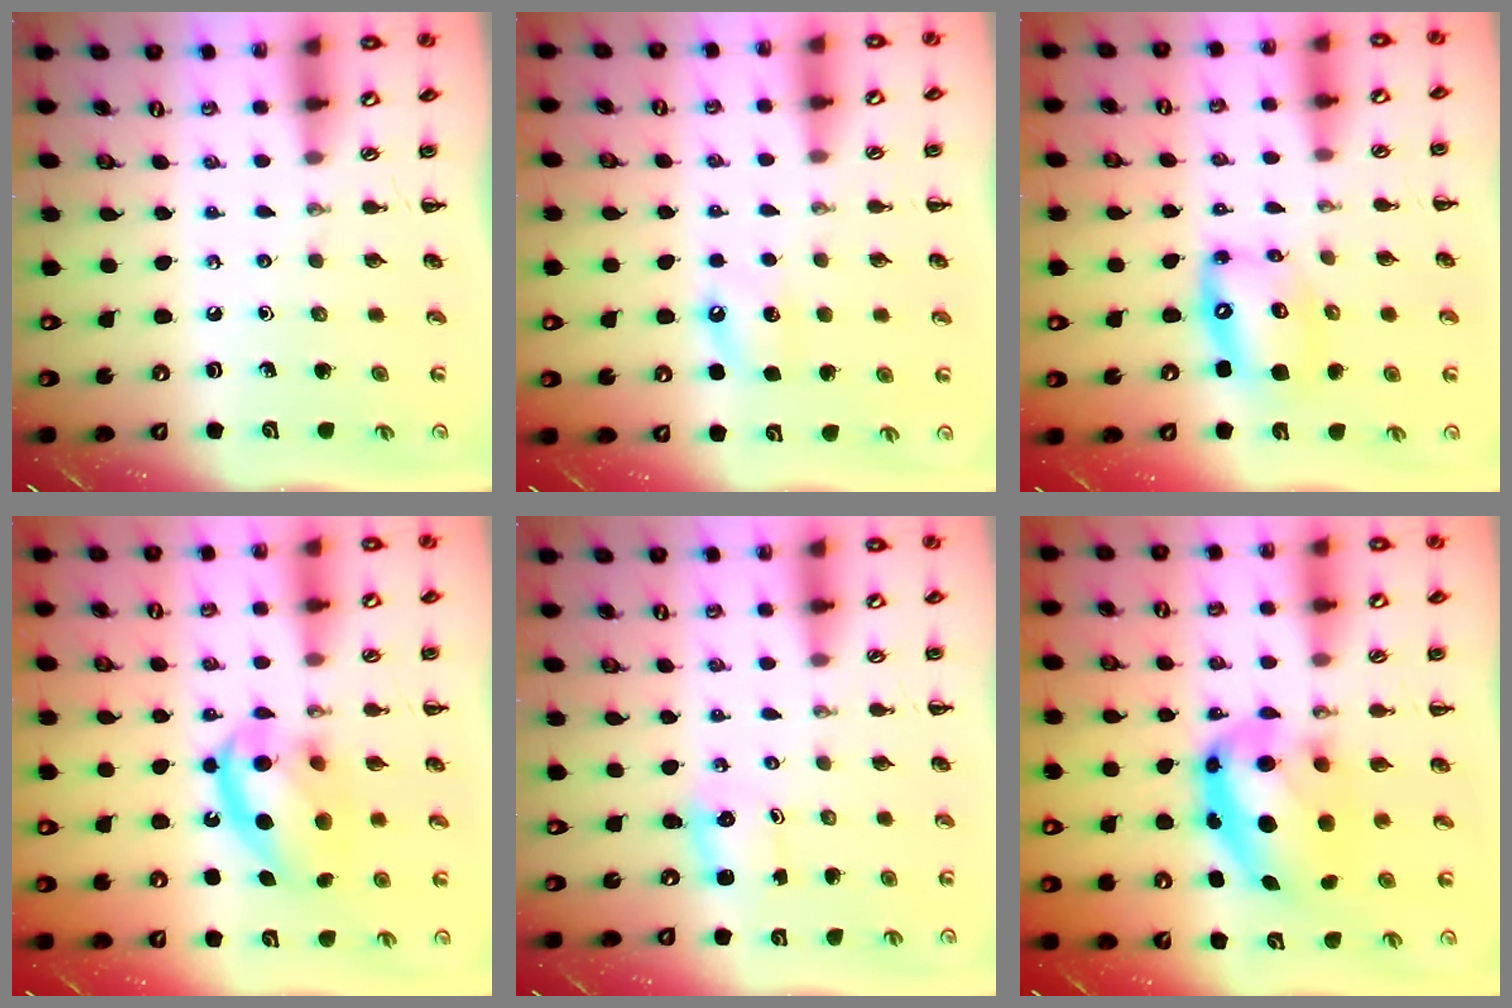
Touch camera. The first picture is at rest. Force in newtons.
{"total": 5.6, "press": 5.3, "slide": 1.8}
{"total": 13.0, "press": 12.5, "slide": 3.6}
{"total": 15.4, "press": 15.1, "slide": 3.1}
{"total": 2.2, "press": 2.1, "slide": 0.8}
{"total": 12.3, "press": 12.0, "slide": 2.8}